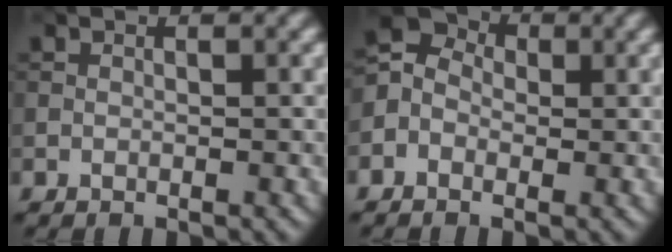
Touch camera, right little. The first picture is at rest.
{"total": 4.4, "force": [-0.6, 3.9, 2.0], "torque": [-0.029, 0.021, -0.036]}